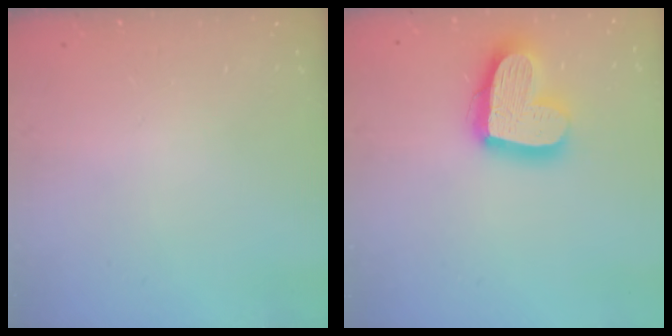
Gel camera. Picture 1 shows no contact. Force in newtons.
{"total": 20.5, "press": 20.4, "slide": 1.8}